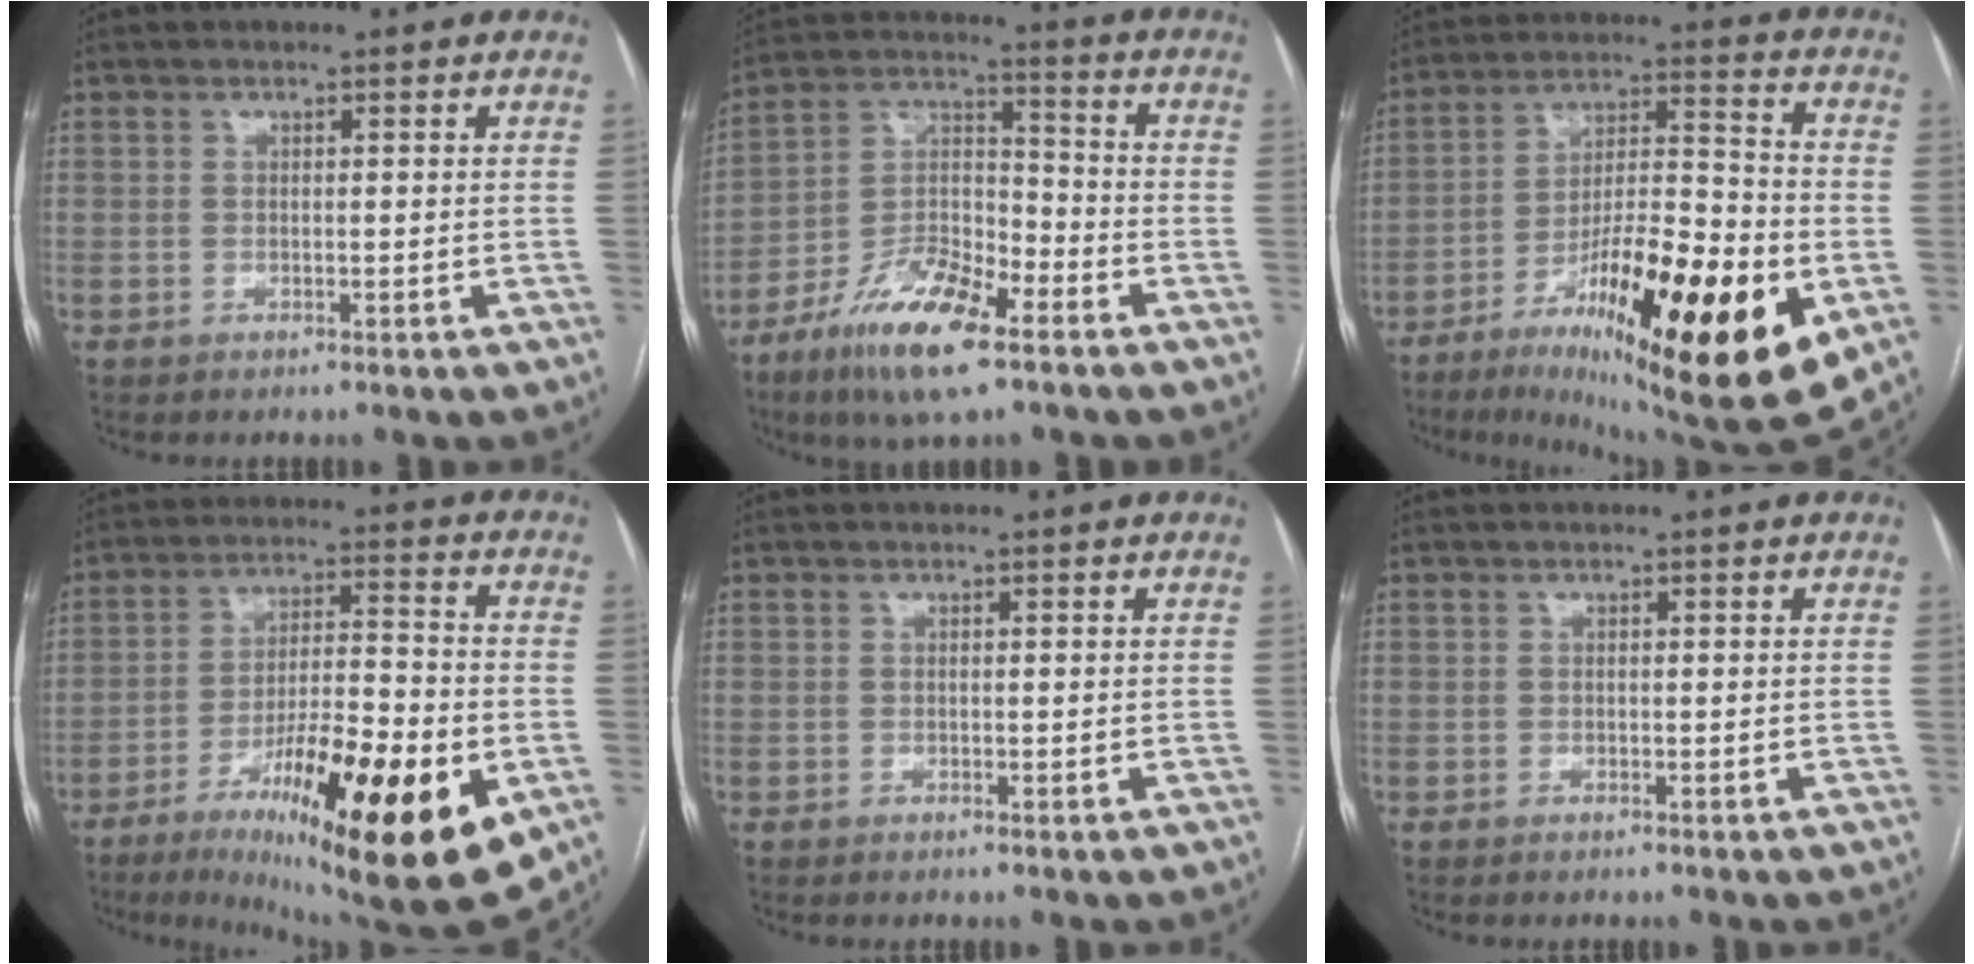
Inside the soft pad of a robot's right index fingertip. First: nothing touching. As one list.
[{"total": 14.0, "force": [-9.0, 4.0, 10.0], "torque": [-0.192, -0.001, -0.167]}, {"total": 27.4, "force": [-10.1, 4.9, 25.0], "torque": [-0.357, -0.034, -0.153]}, {"total": 24.3, "force": [-9.8, 4.4, 21.8], "torque": [-0.291, -0.024, -0.143]}, {"total": 0.0}, {"total": 0.0}]